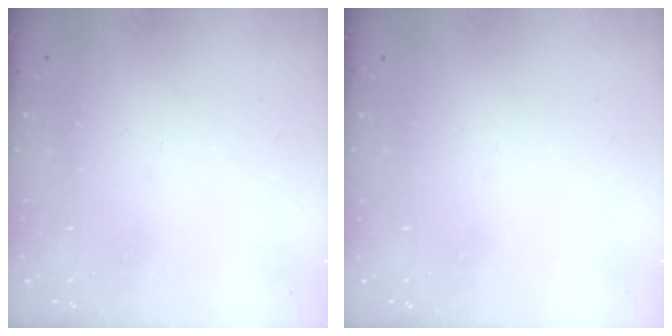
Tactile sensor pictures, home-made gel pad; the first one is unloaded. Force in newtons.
{"total": 0.0}